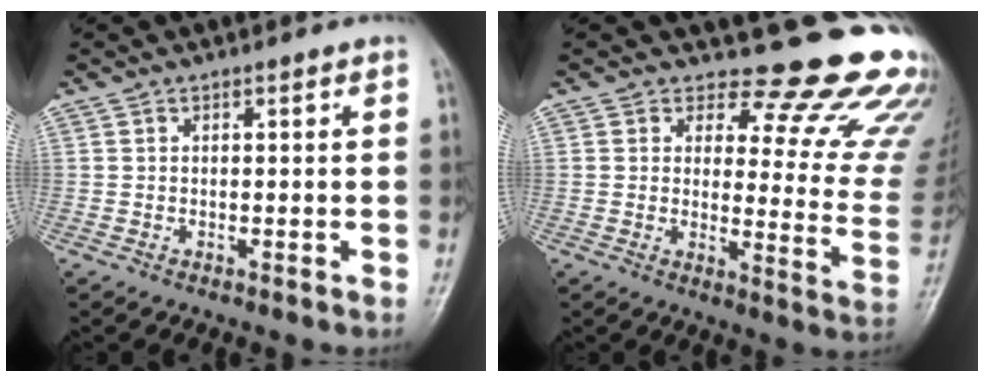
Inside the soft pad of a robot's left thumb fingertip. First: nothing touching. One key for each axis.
{"total": 18.1, "fx": 15.7, "fy": 6.3, "fz": 6.4, "tx": -0.020, "ty": -0.148, "tz": 0.167}